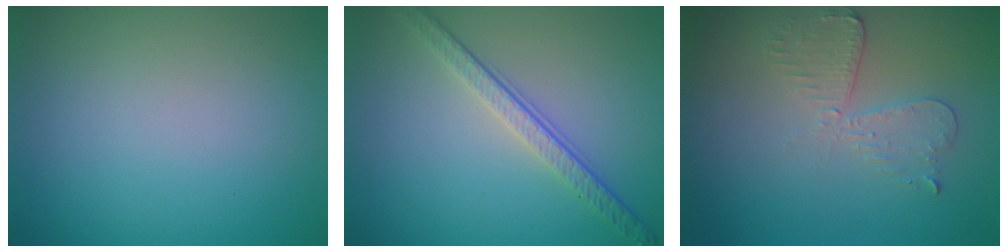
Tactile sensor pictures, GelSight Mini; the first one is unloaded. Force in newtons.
{"total": 3.9, "press": 2.8, "slide": 2.7}
{"total": 2.9, "press": 2.5, "slide": 1.5}